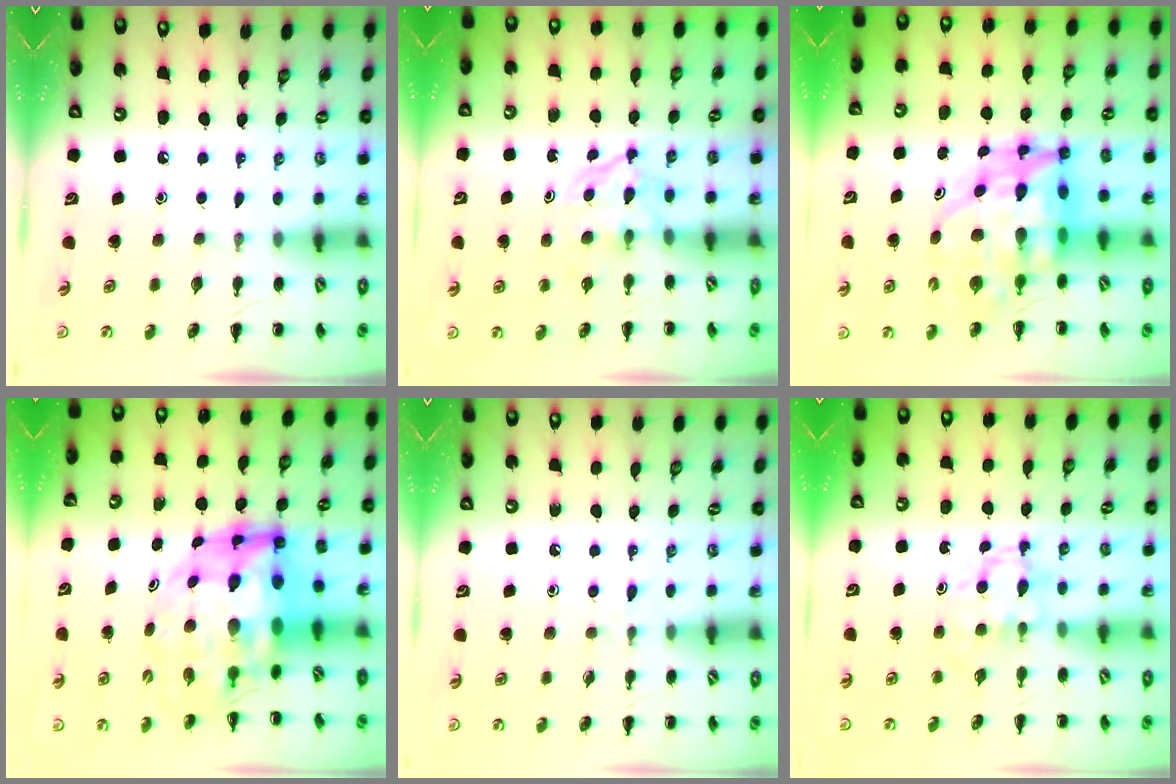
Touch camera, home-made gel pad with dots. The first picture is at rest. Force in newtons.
{"total": 4.5, "press": 4.5, "slide": 0.7}
{"total": 12.5, "press": 12.0, "slide": 3.4}
{"total": 14.3, "press": 13.7, "slide": 4.3}
{"total": 4.6, "press": 4.1, "slide": 2.0}
{"total": 4.9, "press": 4.8, "slide": 0.9}